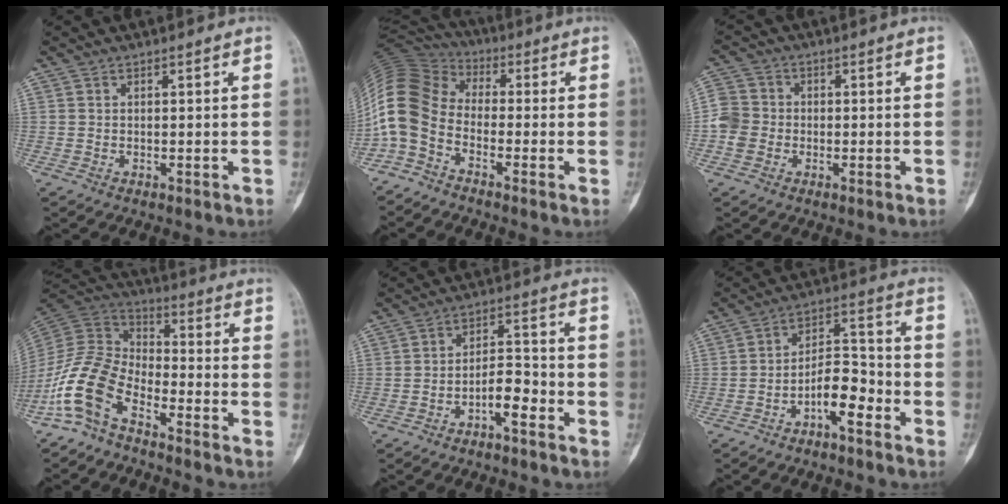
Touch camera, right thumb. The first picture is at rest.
{"total": 11.9, "force": [-3.9, 7.9, 8.0], "torque": [-0.173, 0.055, -0.101]}
{"total": 5.3, "force": [-1.1, 4.9, 1.9], "torque": [-0.028, 0.011, -0.030]}
{"total": 12.1, "force": [-7.5, 5.9, 7.4], "torque": [-0.155, 0.070, -0.161]}
{"total": 6.1, "force": [-3.2, 2.5, 4.6], "torque": [-0.069, 0.039, -0.054]}
{"total": 8.5, "force": [-4.3, 3.7, 6.3], "torque": [-0.095, 0.051, -0.077]}